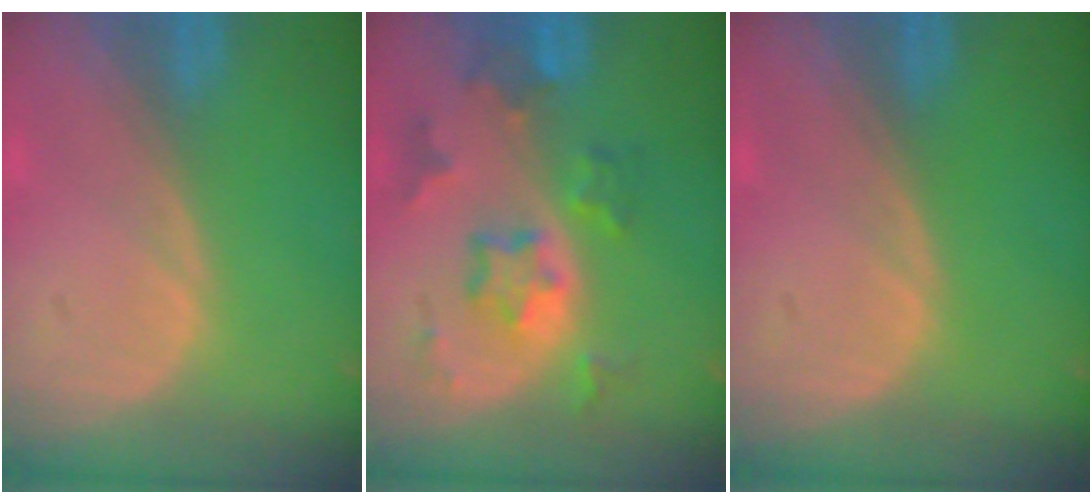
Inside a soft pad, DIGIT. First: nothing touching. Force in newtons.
{"total": 7.3, "press": 6.5, "slide": 3.2}
{"total": 0.0}